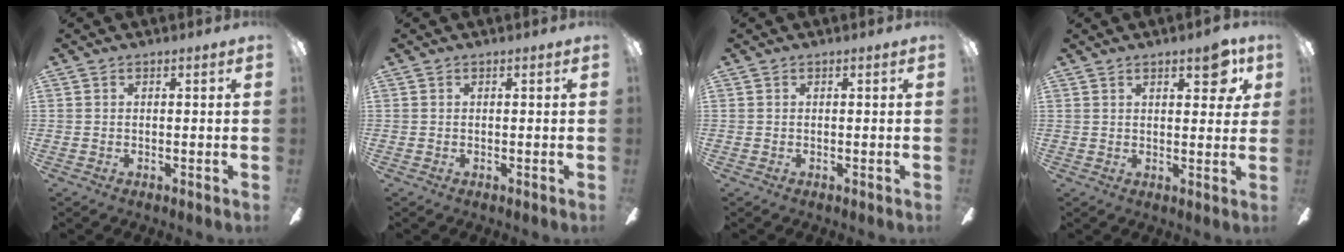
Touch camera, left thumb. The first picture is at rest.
{"total": 0.0}
{"total": 0.0}
{"total": 7.0, "force": [3.5, 2.9, 5.3], "torque": [-0.066, -0.008, 0.054]}